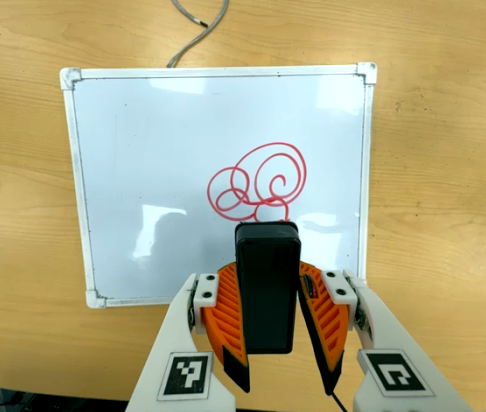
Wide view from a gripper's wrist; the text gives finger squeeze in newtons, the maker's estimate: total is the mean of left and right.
{"total": 8.0, "left": 6.8, "right": 9.3}